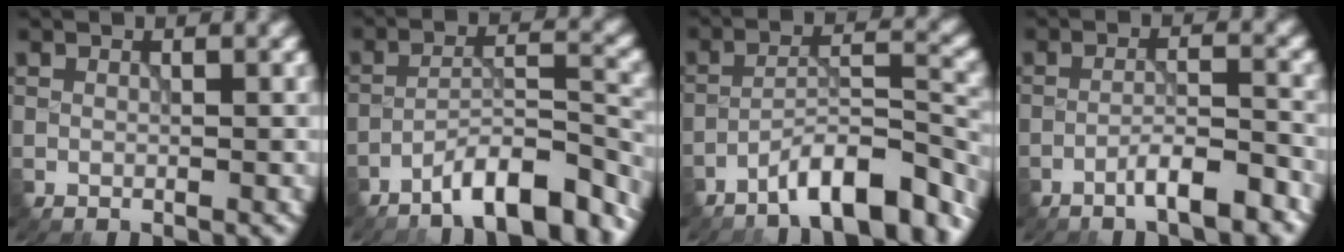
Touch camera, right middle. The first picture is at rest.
{"total": 7.7, "force": [-6.1, 1.6, 4.4], "torque": [-0.060, 0.007, -0.102]}
{"total": 7.7, "force": [-6.0, 1.6, 4.5], "torque": [-0.065, 0.007, -0.102]}
{"total": 4.4, "force": [-3.0, 0.7, 3.1], "torque": [-0.050, 0.012, -0.054]}